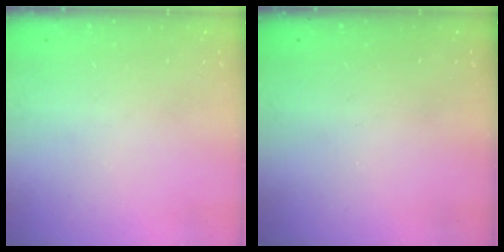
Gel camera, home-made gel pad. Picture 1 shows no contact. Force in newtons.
{"total": 0.0}